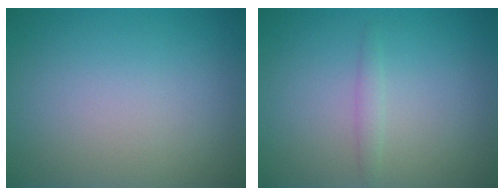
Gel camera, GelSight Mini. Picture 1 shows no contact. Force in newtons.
{"total": 1.0, "press": 0.9, "slide": 0.2}